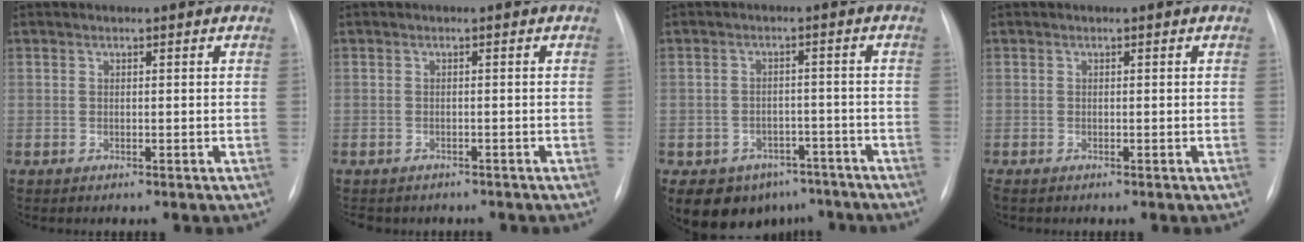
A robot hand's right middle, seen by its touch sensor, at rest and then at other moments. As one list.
[{"total": 5.3, "force": [-4.4, 2.6, 1.5], "torque": [-0.021, 0.003, -0.050]}, {"total": 9.5, "force": [-6.6, 6.5, 2.0], "torque": [-0.022, 0.017, -0.083]}, {"total": 0.5, "force": [-0.4, 0.2, 0.3], "torque": [-0.007, -0.001, -0.006]}]